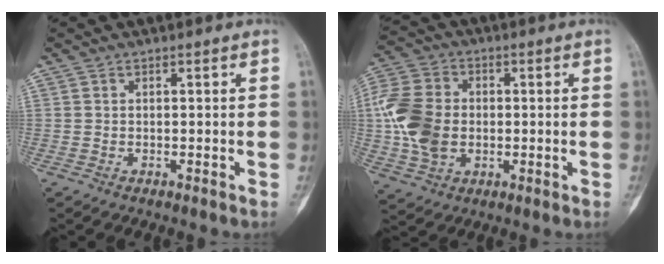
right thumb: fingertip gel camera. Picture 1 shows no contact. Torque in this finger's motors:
{"motor_torque": [1.00, 1.10, 0.87, -0.83, 0.40]}